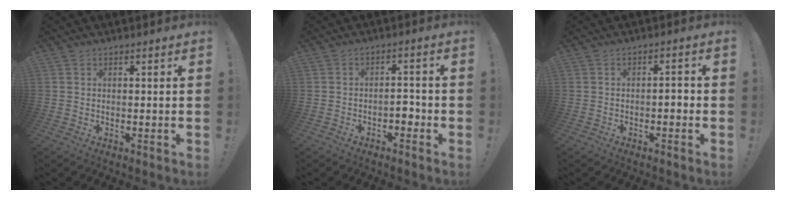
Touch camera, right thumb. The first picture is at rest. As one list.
[{"total": 3.6, "force": [-1.9, 2.0, 2.3], "torque": [-0.033, 0.010, -0.035]}, {"total": 2.6, "force": [-1.1, 1.0, 2.1], "torque": [-0.043, 0.005, -0.021]}]